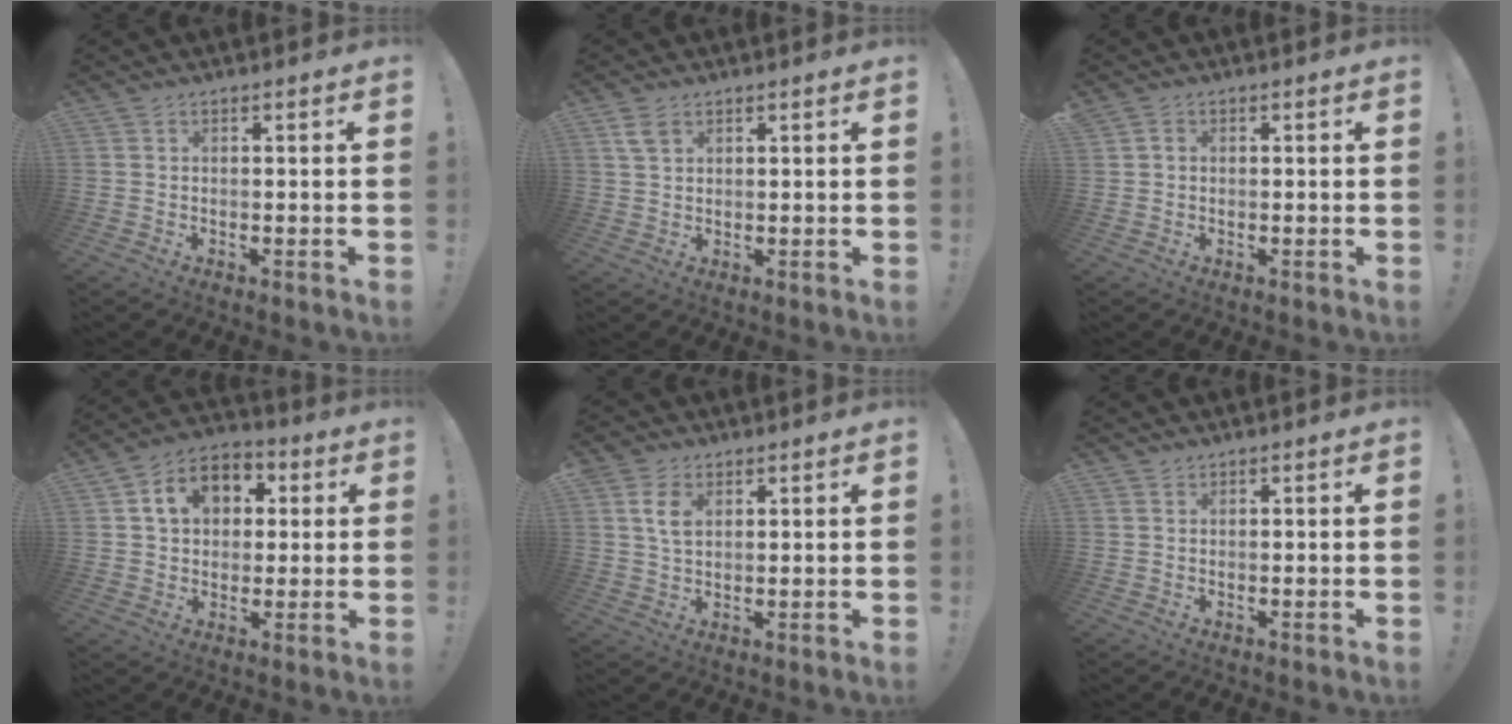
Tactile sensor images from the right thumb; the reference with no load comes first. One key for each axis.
{"total": 4.3, "fx": 2.5, "fy": 2.8, "fz": 2.1, "tx": -0.022, "ty": -0.010, "tz": 0.047}
{"total": 0.9, "fx": 0.1, "fy": 0.9, "fz": 0.4, "tx": -0.001, "ty": 0.002, "tz": -0.001}
{"total": 6.5, "fx": 1.6, "fy": 5.3, "fz": 3.4, "tx": -0.044, "ty": 0.003, "tz": 0.028}
{"total": 6.8, "fx": 2.7, "fy": 4.4, "fz": 4.4, "tx": -0.070, "ty": -0.003, "tz": 0.052}
{"total": 0.8, "fx": 0.7, "fy": 0.3, "fz": -0.1, "tx": 0.002, "ty": -0.001, "tz": 0.014}